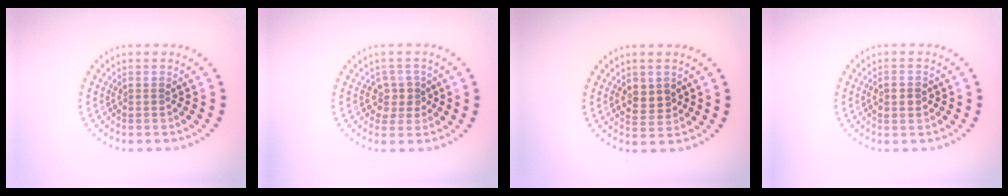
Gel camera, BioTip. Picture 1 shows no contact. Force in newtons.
{"total": 1.8, "press": 1.7, "slide": 0.6}
{"total": 2.5, "press": 2.5, "slide": 0.4}
{"total": 2.1, "press": 2.1, "slide": 0.2}